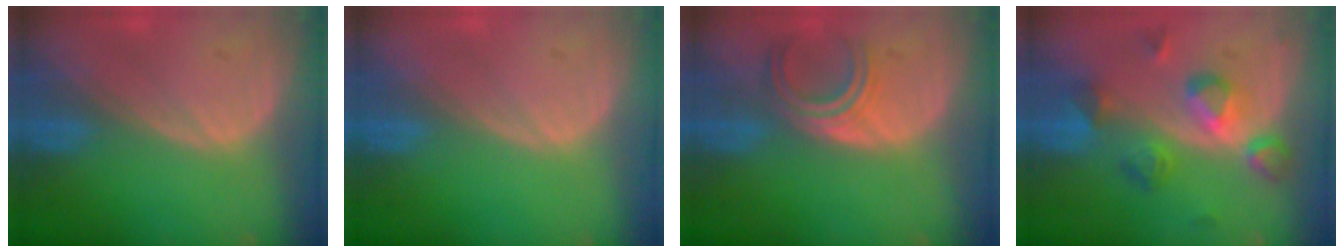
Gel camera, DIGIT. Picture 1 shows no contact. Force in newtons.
{"total": 0.0}
{"total": 4.4, "press": 4.3, "slide": 1.1}
{"total": 7.5, "press": 7.5, "slide": 0.9}